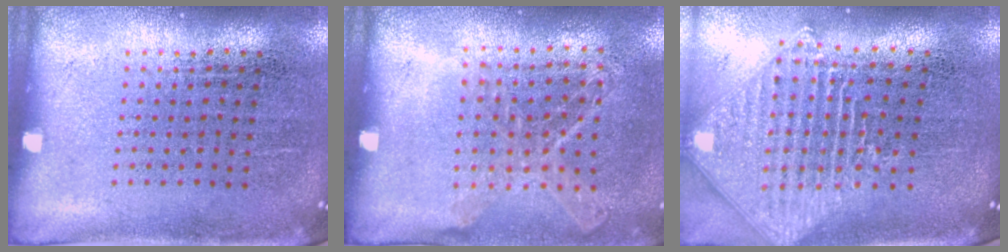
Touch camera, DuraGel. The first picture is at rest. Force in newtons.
{"total": 1.1, "press": 1.0, "slide": 0.4}
{"total": 2.4, "press": 1.9, "slide": 1.5}